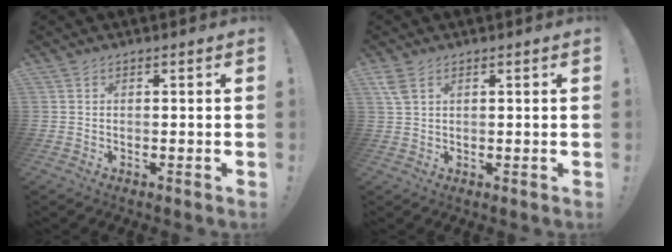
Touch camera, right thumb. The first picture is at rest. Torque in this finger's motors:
{"motor_torque": [-0.17, 0.24, 0.24, 0.41, 0.00]}